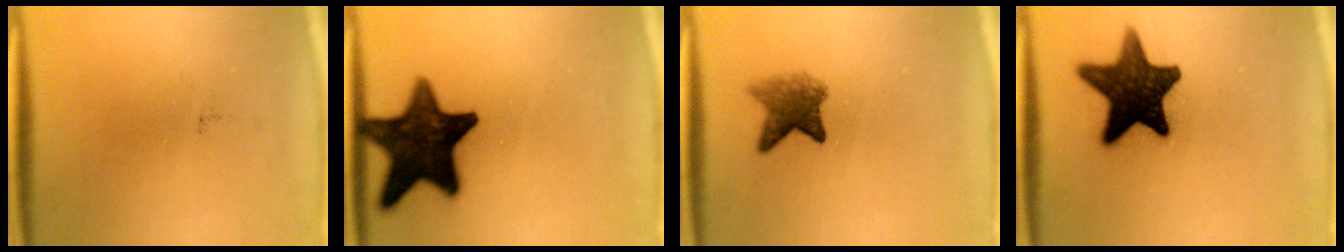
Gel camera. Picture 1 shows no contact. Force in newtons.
{"total": 16.9}
{"total": 4.4}
{"total": 15.9}